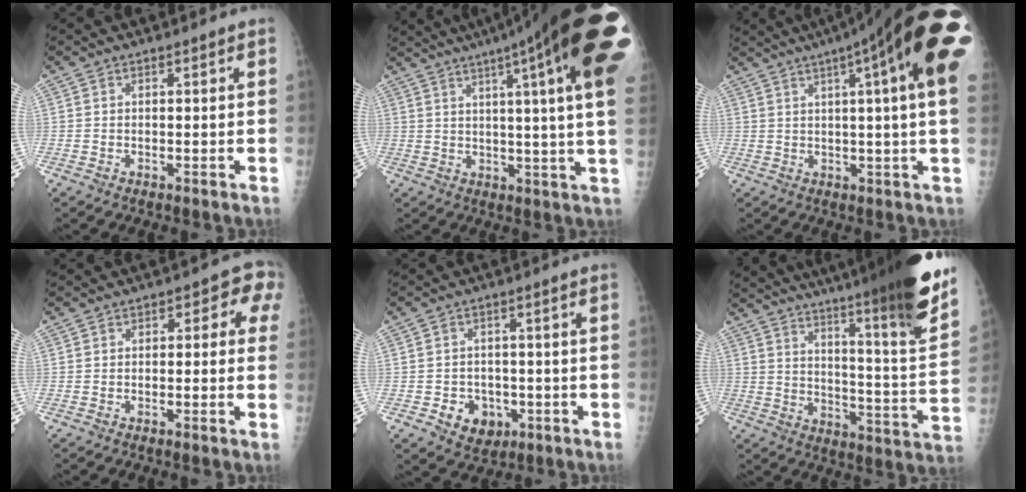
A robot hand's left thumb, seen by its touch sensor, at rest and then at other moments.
{"total": 26.5, "force": [13.3, 2.3, 22.8], "torque": [-0.249, -0.022, 0.164]}
{"total": 23.0, "force": [9.3, 2.9, 20.9], "torque": [-0.256, 0.019, 0.111]}
{"total": 4.7, "force": [0.1, 2.8, 3.8], "torque": [-0.010, 0.025, -0.012]}
{"total": 6.9, "force": [-2.7, 5.6, 3.1], "torque": [-0.019, 0.020, -0.033]}
{"total": 27.2, "force": [20.5, 1.5, 17.8], "torque": [-0.252, -0.119, 0.287]}